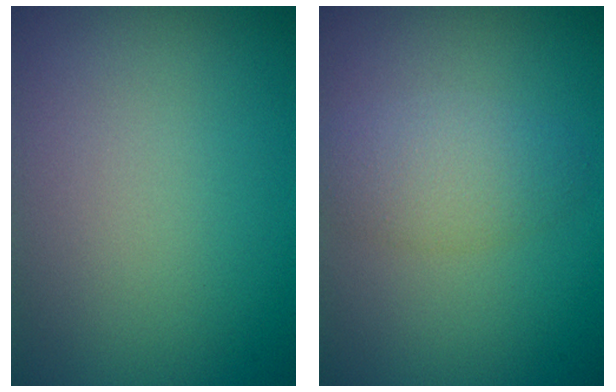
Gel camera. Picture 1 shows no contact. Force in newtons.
{"total": 2.8, "press": 2.8, "slide": 0.1}